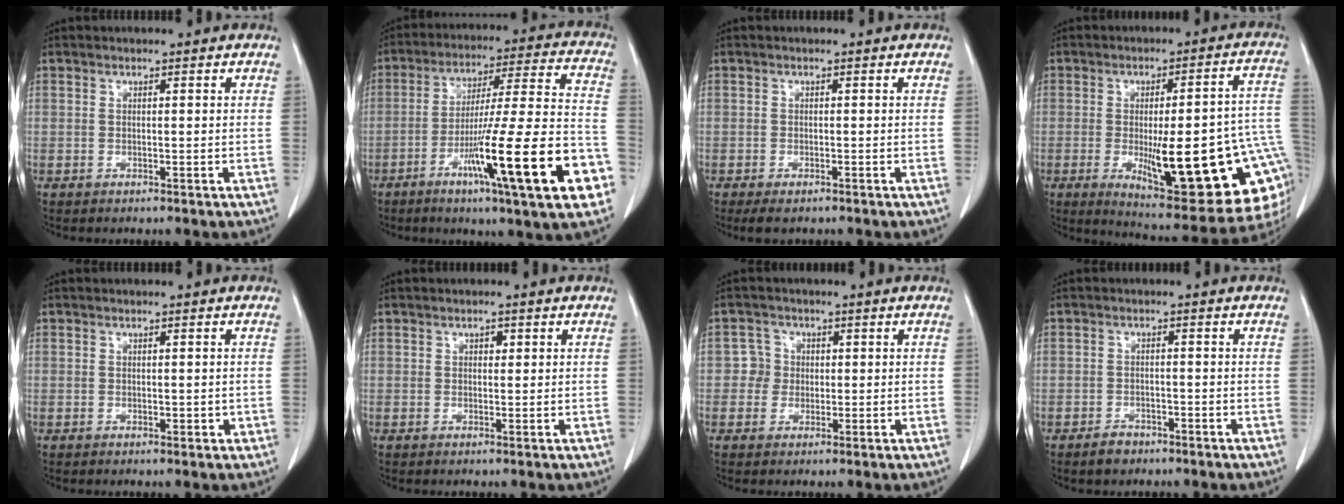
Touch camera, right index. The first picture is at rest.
{"total": 23.4, "force": [-9.5, 0.8, 21.4], "torque": [-0.295, -0.017, -0.151]}
{"total": 2.3, "force": [-1.7, 0.8, 1.3], "torque": [-0.025, -0.005, -0.023]}
{"total": 25.8, "force": [-5.5, 5.4, 24.6], "torque": [-0.246, -0.002, -0.059]}
{"total": 1.1, "force": [-0.2, 0.6, 0.9], "torque": [-0.009, 0.000, -0.002]}
{"total": 1.0, "force": [0.4, 0.6, 0.6], "torque": [-0.008, -0.001, 0.006]}
{"total": 2.7, "force": [0.0, 2.7, 0.1], "torque": [0.007, 0.008, -0.003]}
{"total": 2.4, "force": [-1.8, 1.4, 0.7], "torque": [-0.016, 0.003, -0.026]}